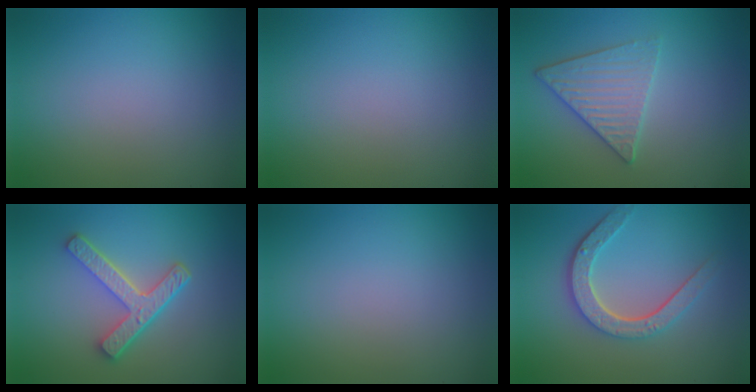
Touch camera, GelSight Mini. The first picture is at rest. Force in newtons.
{"total": 0.0}
{"total": 3.4, "press": 3.4, "slide": 0.3}
{"total": 4.7, "press": 3.6, "slide": 3.0}
{"total": 0.0}
{"total": 4.7, "press": 3.6, "slide": 3.1}